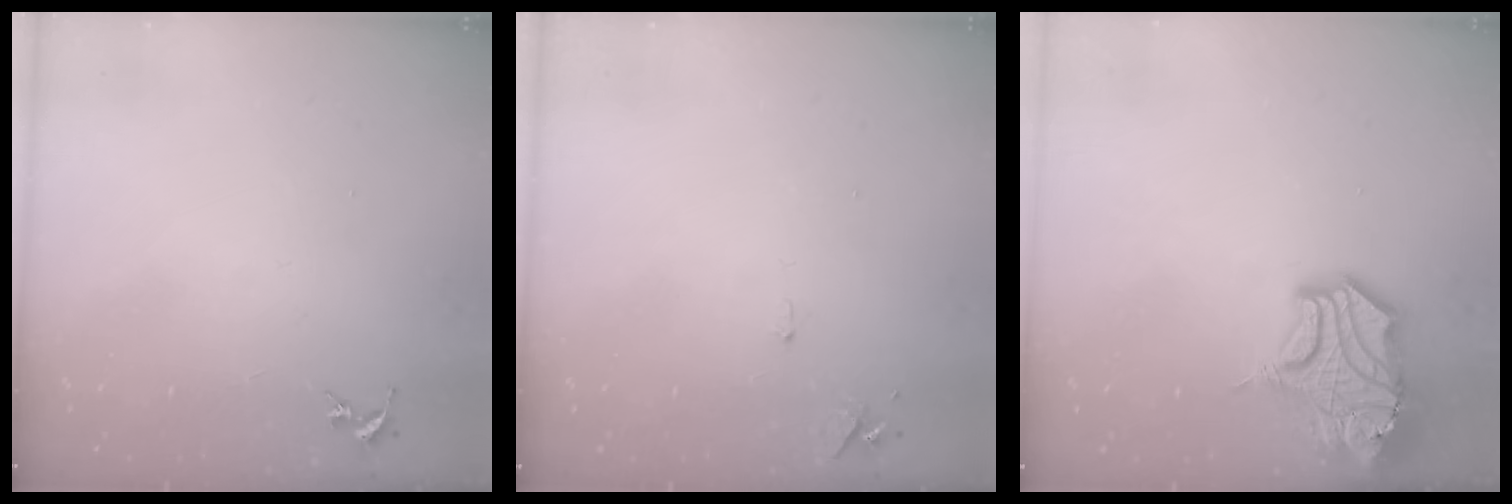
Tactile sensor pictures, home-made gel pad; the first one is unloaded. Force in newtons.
{"total": 5.6, "press": 5.5, "slide": 0.8}
{"total": 16.9, "press": 16.7, "slide": 2.3}